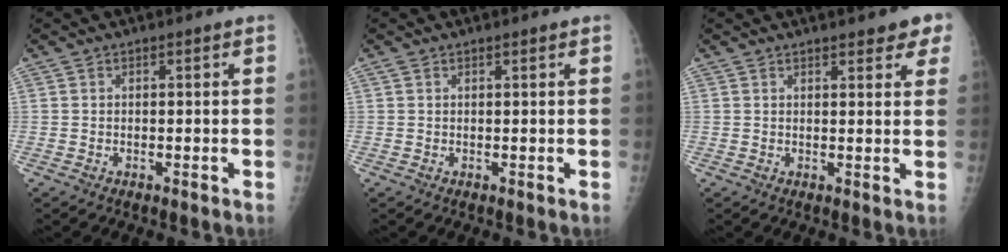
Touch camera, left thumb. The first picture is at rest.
{"total": 1.0, "force": [0.7, 0.3, 0.7], "torque": [-0.016, 0.003, 0.014]}
{"total": 6.5, "force": [4.6, 2.0, 4.2], "torque": [-0.026, -0.012, 0.050]}